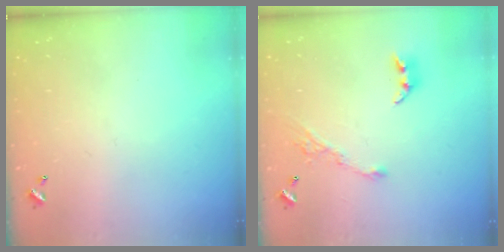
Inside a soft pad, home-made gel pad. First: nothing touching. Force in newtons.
{"total": 7.9, "press": 7.9, "slide": 0.8}